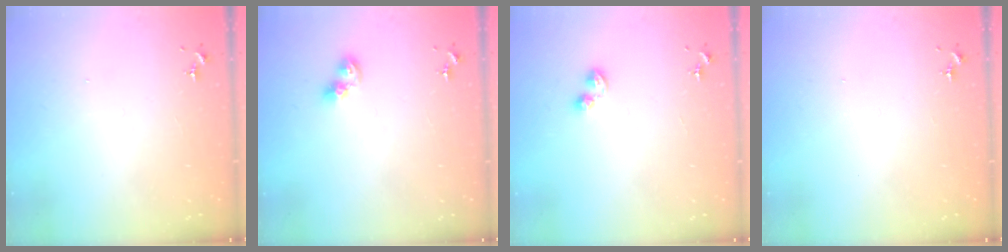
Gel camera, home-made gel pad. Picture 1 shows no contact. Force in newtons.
{"total": 6.6, "press": 6.6, "slide": 0.6}
{"total": 5.0, "press": 4.9, "slide": 0.9}
{"total": 0.0}